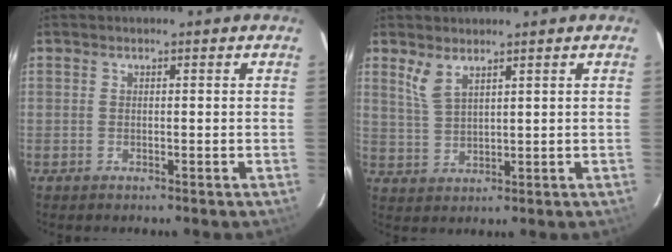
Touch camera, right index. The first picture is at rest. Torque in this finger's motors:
{"motor_torque": [0.17, 0.20, 0.06, 0.03]}